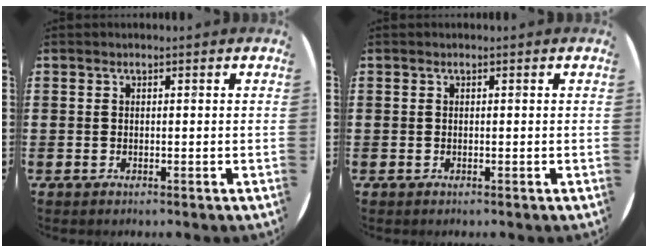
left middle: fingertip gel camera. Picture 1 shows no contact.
{"total": 0.0}